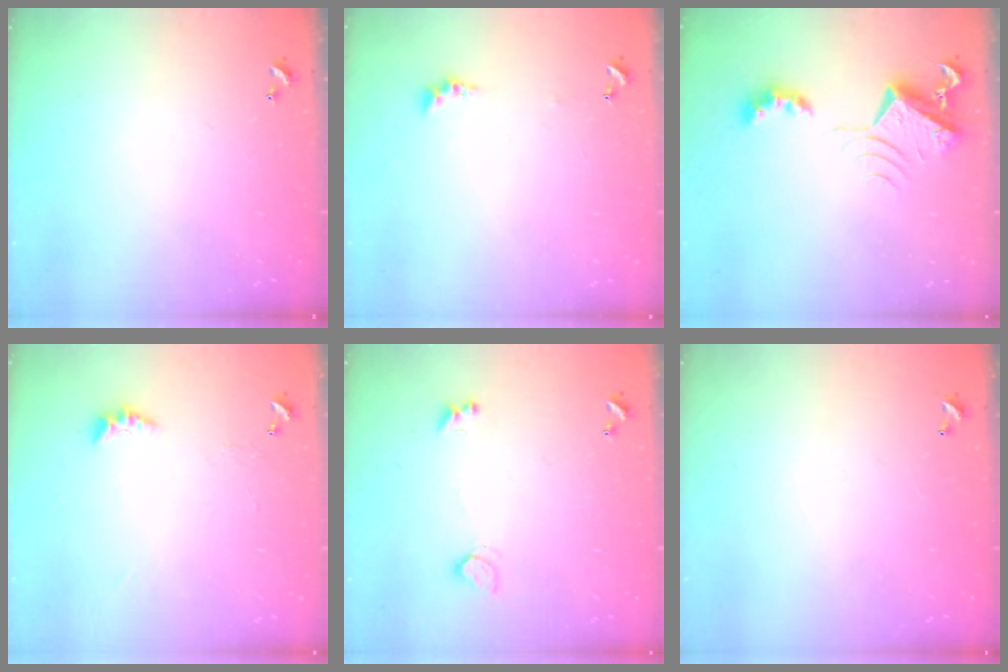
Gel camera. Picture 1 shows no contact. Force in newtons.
{"total": 0.6, "press": 0.4, "slide": 0.5}
{"total": 7.6, "press": 7.5, "slide": 1.0}
{"total": 3.0, "press": 2.9, "slide": 0.7}
{"total": 1.8, "press": 1.8, "slide": 0.5}
{"total": 2.8, "press": 2.8, "slide": 0.1}